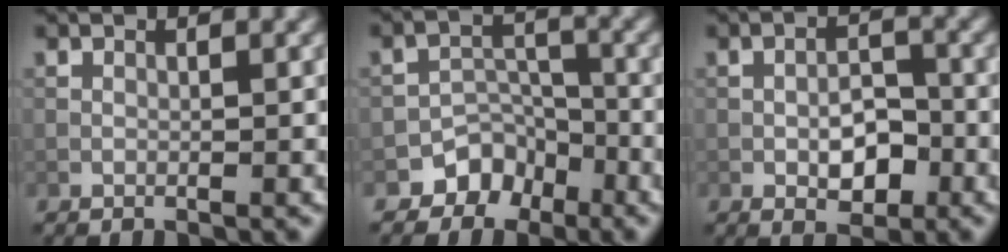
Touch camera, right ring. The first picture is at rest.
{"total": 3.4, "force": [-2.5, 2.3, 0.6], "torque": [0.008, 0.007, -0.040]}
{"total": 3.7, "force": [-1.4, 2.0, 2.8], "torque": [-0.043, 0.003, -0.021]}